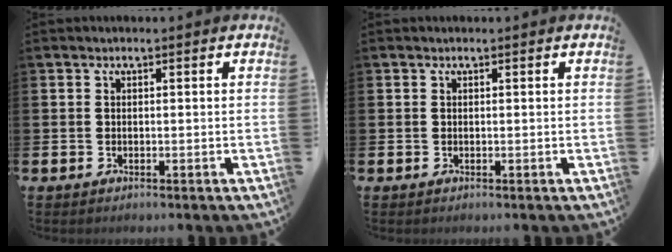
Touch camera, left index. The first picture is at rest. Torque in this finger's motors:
{"motor_torque": [0.51, -0.91, 0.00, 0.00]}